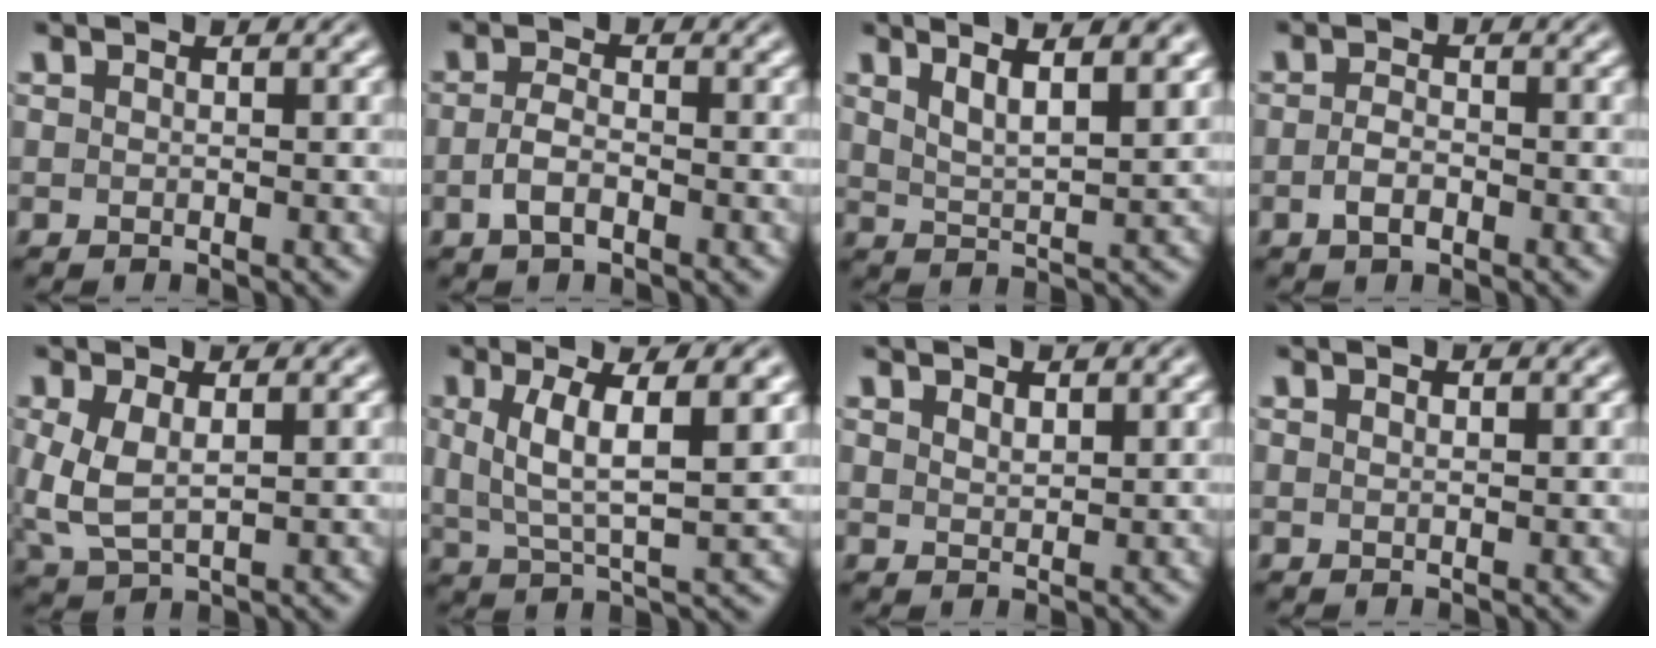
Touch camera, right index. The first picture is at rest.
{"total": 1.9, "force": [-1.2, 0.6, 1.4], "torque": [-0.032, -0.012, -0.015]}
{"total": 4.7, "force": [2.7, 1.6, 3.5], "torque": [-0.046, 0.003, 0.042]}
{"total": 1.7, "force": [-1.3, 0.3, 1.0], "torque": [-0.022, -0.012, -0.016]}
{"total": 3.9, "force": [-0.2, 2.7, 2.8], "torque": [-0.081, -0.027, 0.019]}
{"total": 5.2, "force": [1.0, 2.0, 4.7], "torque": [-0.082, -0.015, 0.031]}
{"total": 1.5, "force": [1.3, -0.8, 0.1], "torque": [0.009, -0.007, 0.035]}
{"total": 0.8, "force": [0.5, -0.6, 0.0], "torque": [0.003, -0.003, 0.012]}